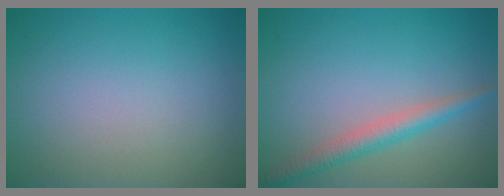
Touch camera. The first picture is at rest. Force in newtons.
{"total": 2.8, "press": 2.8, "slide": 0.1}